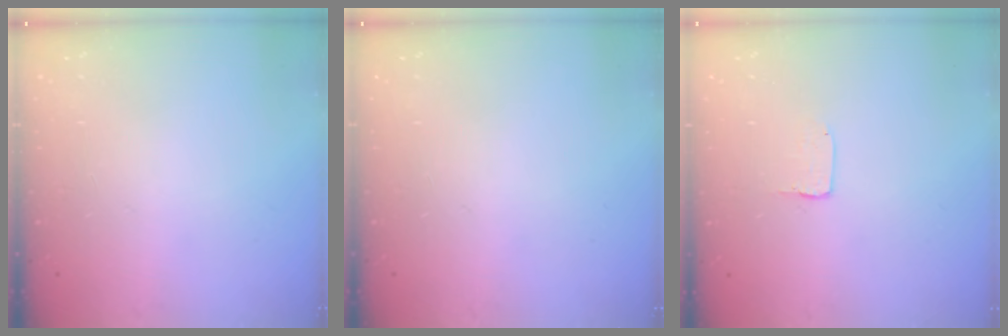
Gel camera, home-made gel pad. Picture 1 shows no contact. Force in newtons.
{"total": 0.0}
{"total": 2.0, "press": 2.0, "slide": 0.1}